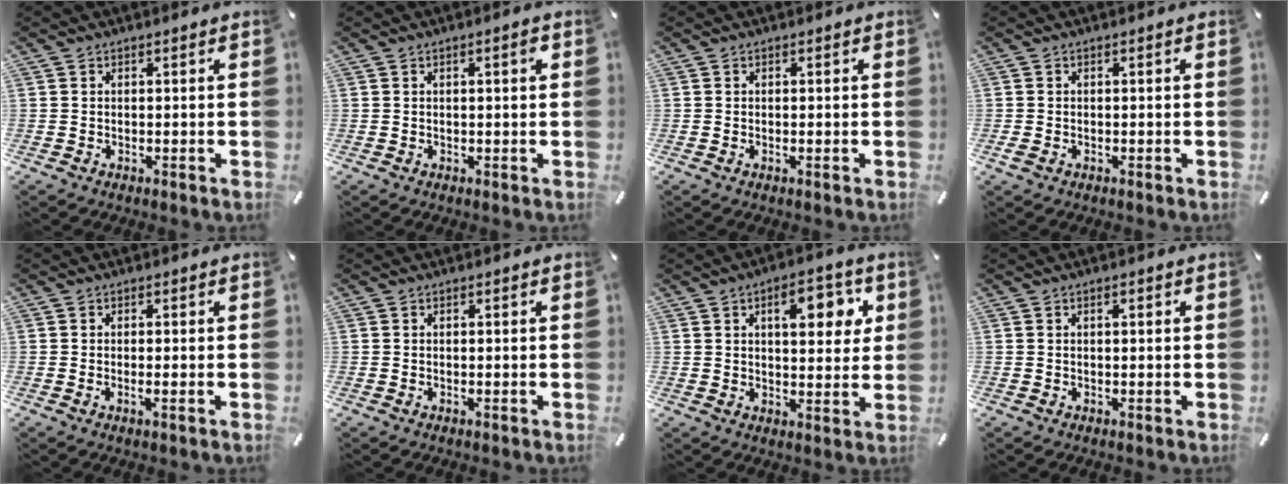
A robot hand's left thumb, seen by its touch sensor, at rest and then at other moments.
{"total": 1.6, "force": [0.4, 0.3, 1.5], "torque": [-0.029, 0.005, 0.005]}
{"total": 0.5, "force": [0.0, 0.0, 0.5], "torque": [-0.010, -0.001, -0.001]}
{"total": 1.0, "force": [-0.5, 0.7, 0.6], "torque": [-0.016, -0.001, -0.011]}
{"total": 1.6, "force": [-0.3, 0.1, 1.5], "torque": [-0.026, -0.003, -0.005]}
{"total": 0.0}
{"total": 10.0, "force": [3.9, 5.1, 7.6], "torque": [-0.093, -0.008, 0.057]}
{"total": 0.9, "force": [0.2, 0.4, 0.7], "torque": [-0.015, 0.005, 0.002]}